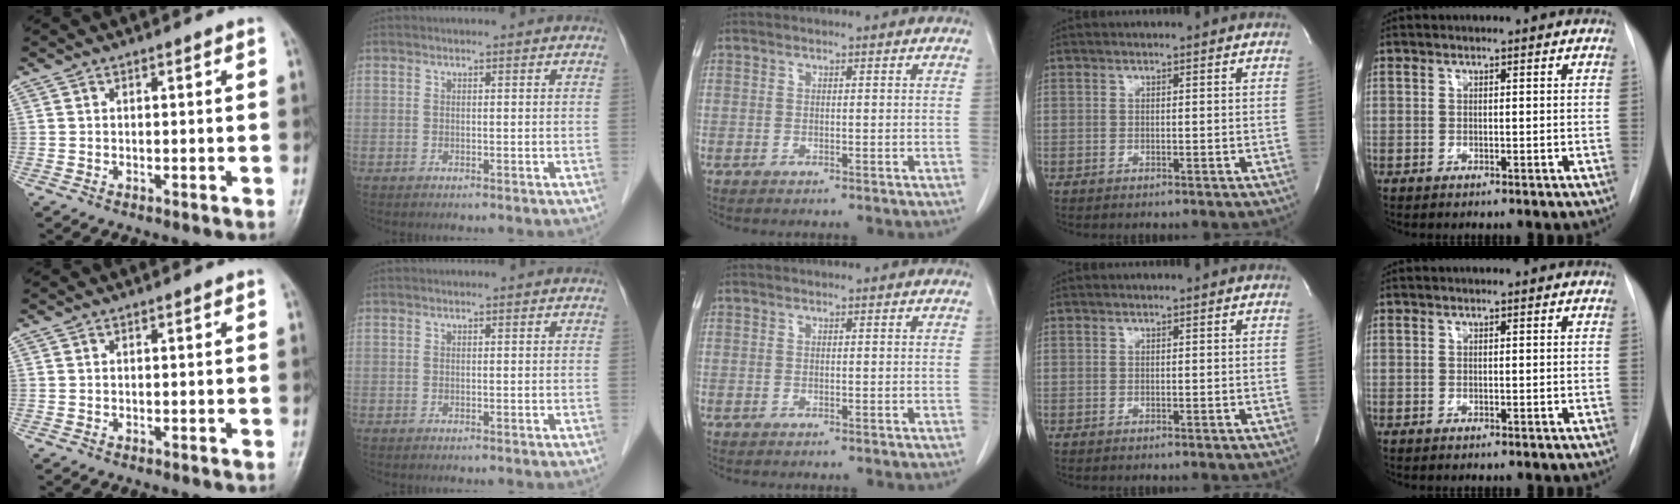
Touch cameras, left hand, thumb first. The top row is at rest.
{}